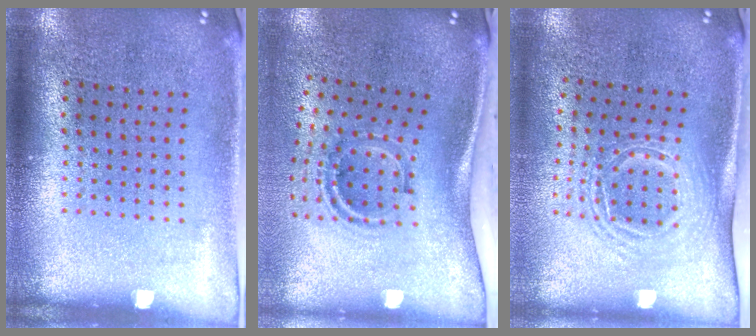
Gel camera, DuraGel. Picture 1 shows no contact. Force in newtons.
{"total": 1.7, "press": 1.1, "slide": 1.3}
{"total": 1.7, "press": 1.2, "slide": 1.1}